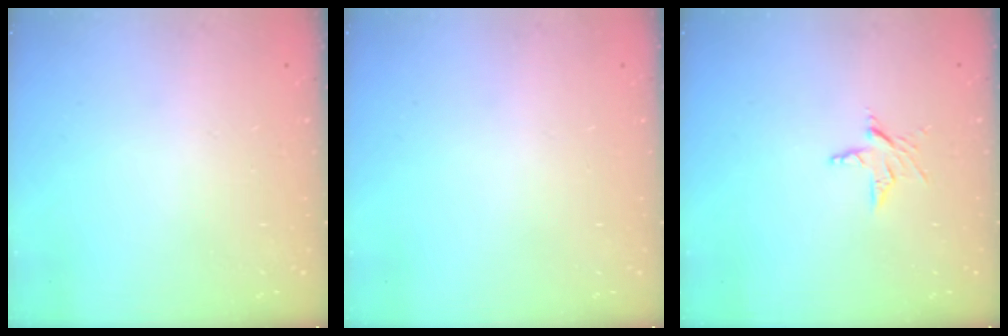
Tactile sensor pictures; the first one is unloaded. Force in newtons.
{"total": 0.0}
{"total": 4.5, "press": 4.4, "slide": 0.3}